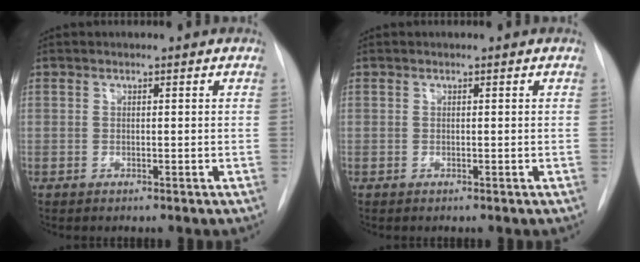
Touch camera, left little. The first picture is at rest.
{"total": 0.0}